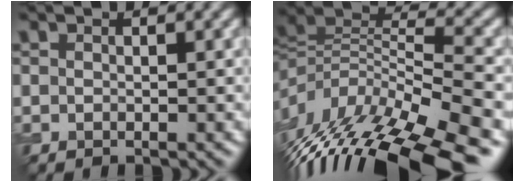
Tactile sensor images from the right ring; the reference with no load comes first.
{"total": 13.9, "force": [-7.0, 5.2, 10.9], "torque": [-0.222, -0.002, -0.109]}